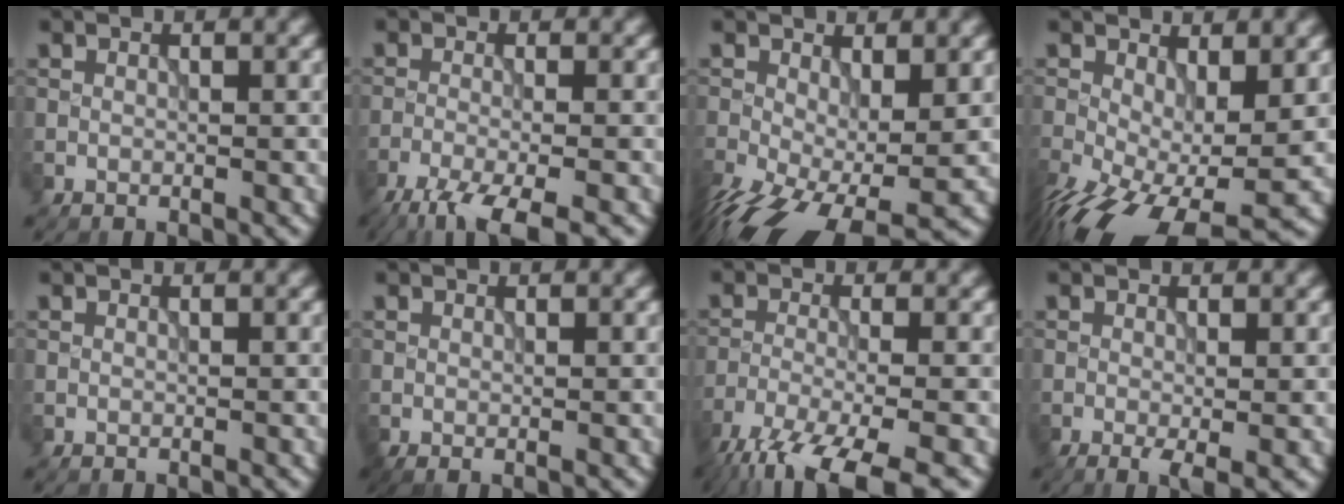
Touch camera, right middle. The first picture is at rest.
{"total": 6.1, "force": [-4.3, 1.3, 4.1], "torque": [-0.064, -0.016, -0.086]}
{"total": 11.2, "force": [-4.5, 5.1, 9.0], "torque": [-0.187, -0.050, -0.063]}
{"total": 12.6, "force": [-4.2, 5.8, 10.3], "torque": [-0.204, -0.046, -0.052]}
{"total": 0.0}
{"total": 0.6, "force": [0.1, 0.1, 0.5], "torque": [-0.009, -0.001, 0.000]}
{"total": 8.9, "force": [-6.3, 2.0, 6.0], "torque": [-0.109, -0.017, -0.121]}
{"total": 2.1, "force": [-0.6, 0.3, 2.0], "torque": [-0.034, -0.010, -0.009]}